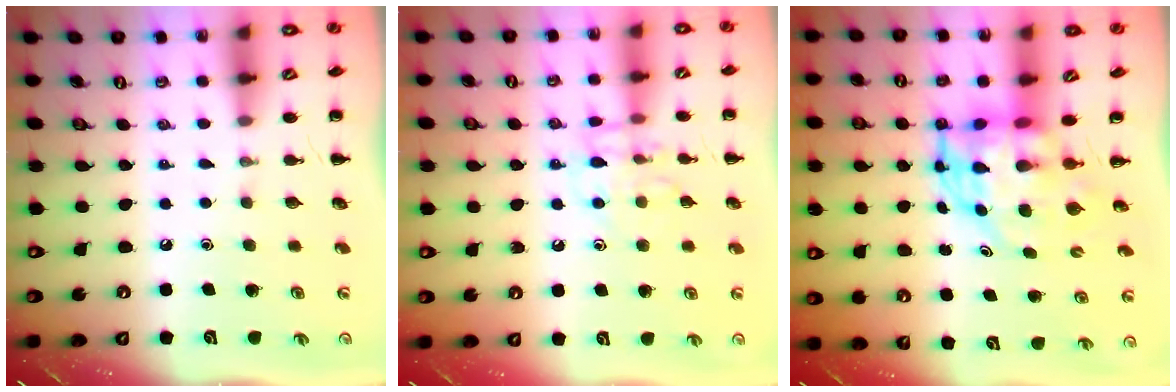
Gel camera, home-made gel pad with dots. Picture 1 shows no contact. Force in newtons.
{"total": 9.5, "press": 9.5, "slide": 0.4}
{"total": 5.6, "press": 5.4, "slide": 1.5}